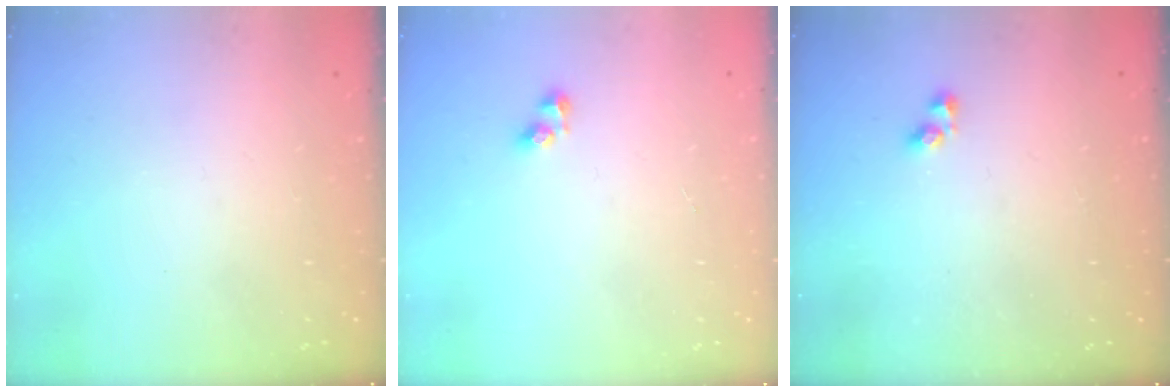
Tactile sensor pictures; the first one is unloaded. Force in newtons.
{"total": 2.6, "press": 2.3, "slide": 1.1}
{"total": 1.9, "press": 1.9, "slide": 0.4}